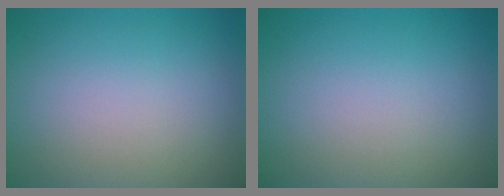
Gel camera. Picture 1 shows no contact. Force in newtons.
{"total": 0.0}